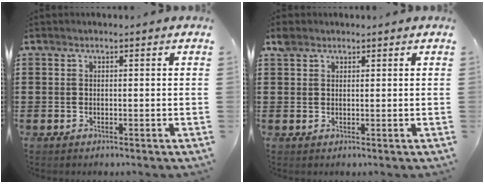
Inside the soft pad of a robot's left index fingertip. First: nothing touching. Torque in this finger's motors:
{"motor_torque": [0.02, 0.01, 0.01, 0.00]}